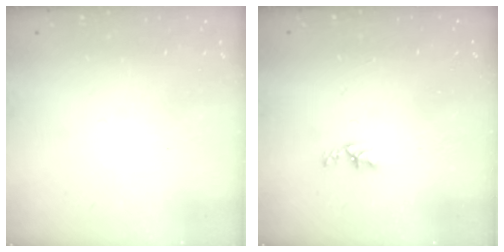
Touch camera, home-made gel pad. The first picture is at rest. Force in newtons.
{"total": 3.3, "press": 3.3, "slide": 0.5}